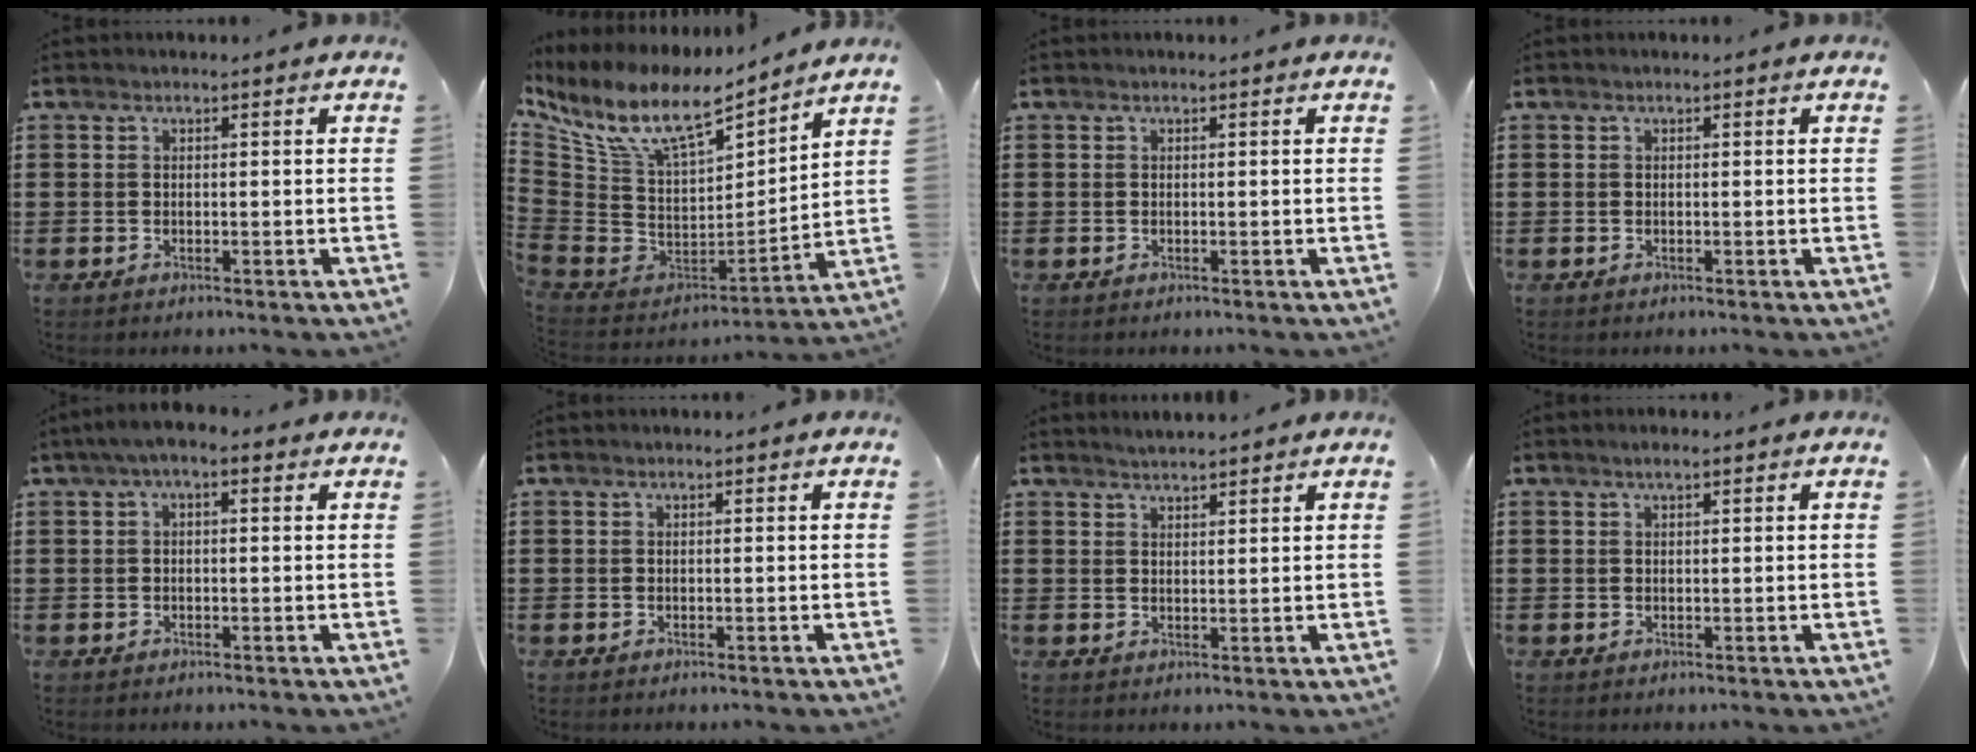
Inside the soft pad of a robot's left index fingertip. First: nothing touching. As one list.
[{"total": 11.0, "force": [7.8, 3.5, 6.9], "torque": [-0.166, -0.054, 0.137]}, {"total": 0.0}, {"total": 0.0}, {"total": 2.1, "force": [-0.1, 0.8, 2.0], "torque": [-0.036, 0.006, -0.004]}, {"total": 0.0}, {"total": 1.8, "force": [1.8, -0.1, 0.1], "torque": [-0.006, 0.001, 0.035]}, {"total": 1.1, "force": [0.6, 0.2, 0.9], "torque": [-0.017, 0.002, 0.011]}]